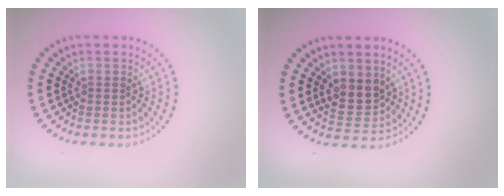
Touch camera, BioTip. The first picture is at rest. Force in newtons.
{"total": 2.9, "press": 2.7, "slide": 1.0}